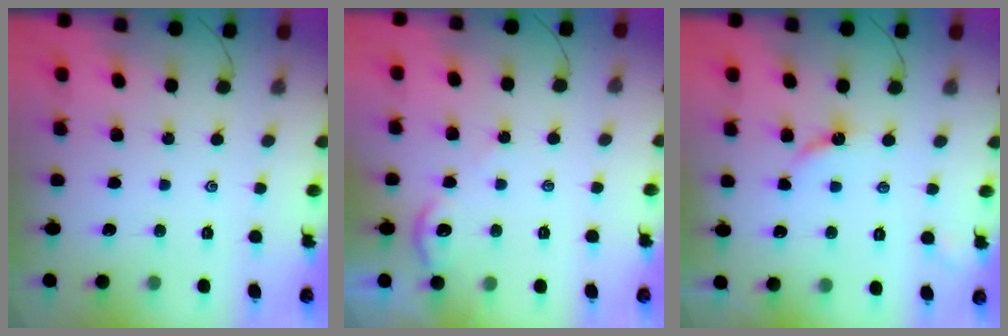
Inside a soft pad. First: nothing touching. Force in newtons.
{"total": 2.2, "press": 2.2, "slide": 0.4}
{"total": 3.6, "press": 3.6, "slide": 0.3}